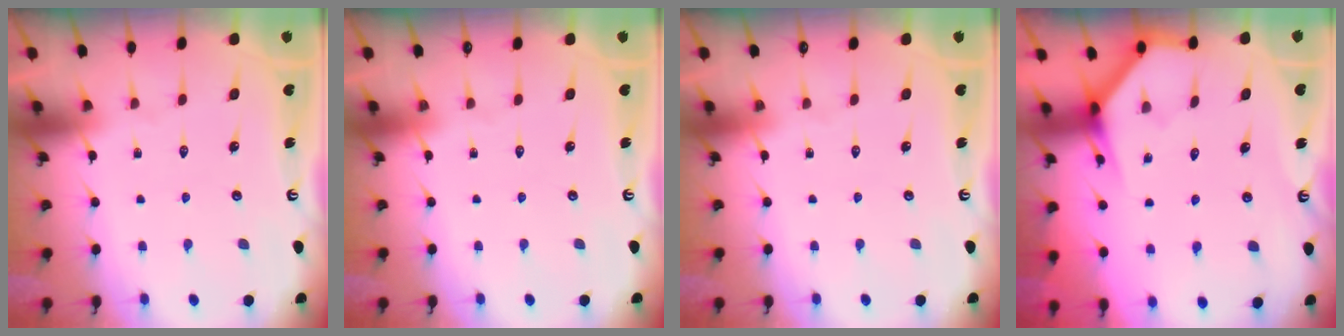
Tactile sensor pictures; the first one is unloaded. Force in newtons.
{"total": 0.0}
{"total": 0.0}
{"total": 3.8, "press": 3.8, "slide": 0.2}